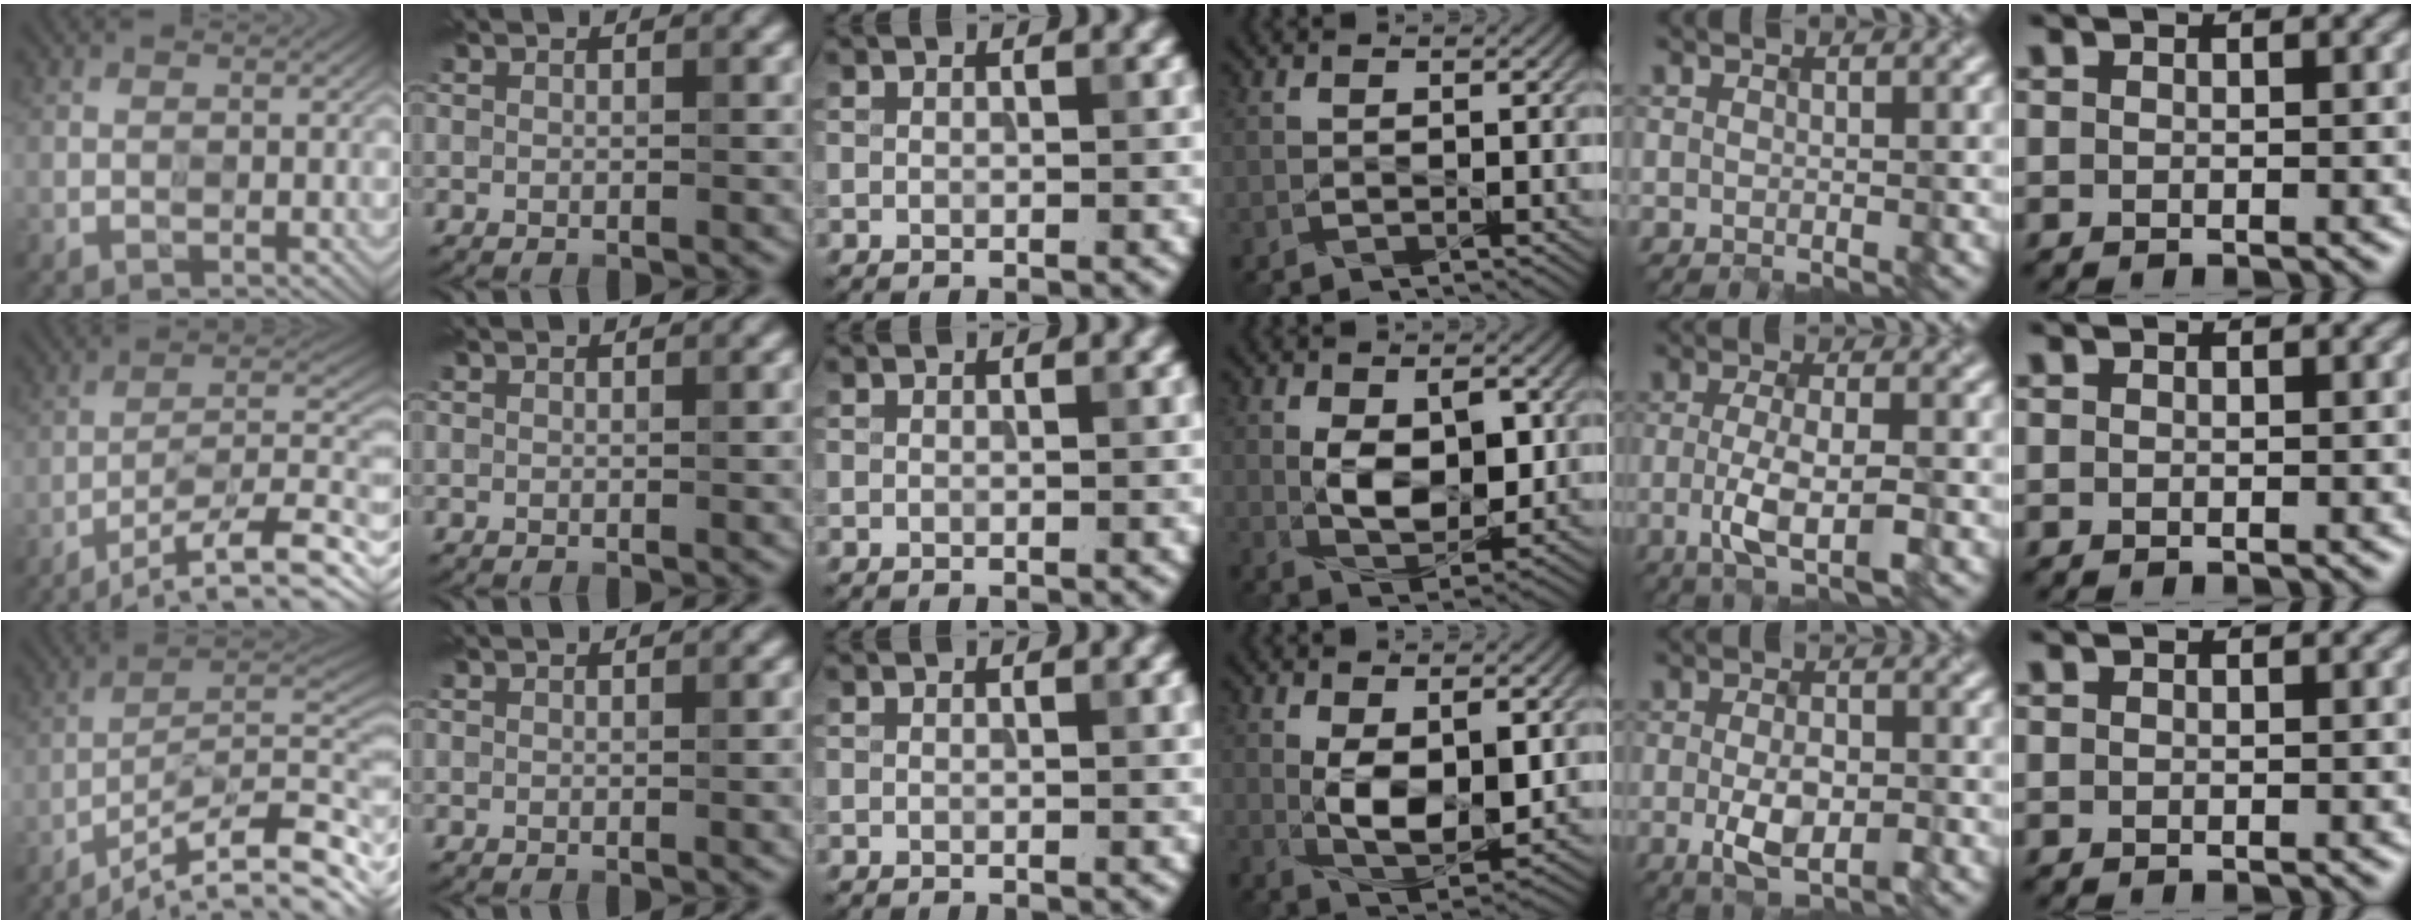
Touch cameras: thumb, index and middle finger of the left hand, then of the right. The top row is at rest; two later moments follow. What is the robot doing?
{"motion": "insert", "object": "key"}